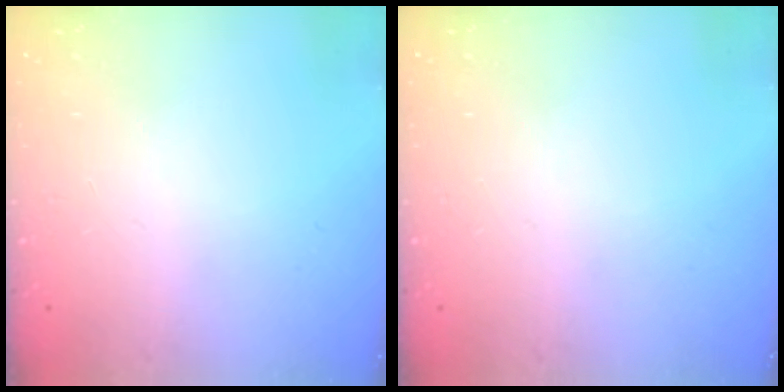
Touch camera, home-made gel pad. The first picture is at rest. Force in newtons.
{"total": 0.0}